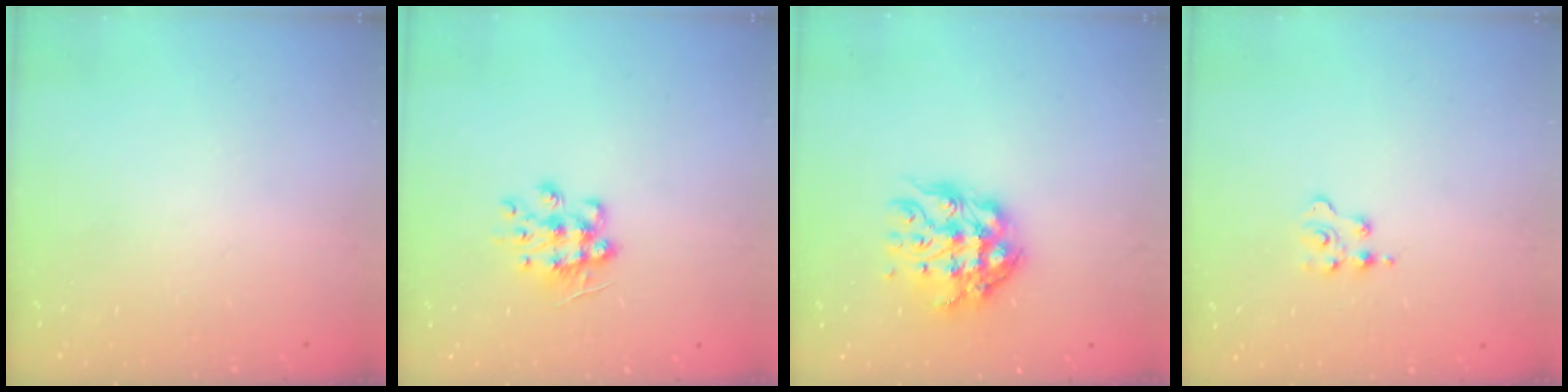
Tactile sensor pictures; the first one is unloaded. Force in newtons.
{"total": 9.4, "press": 9.4, "slide": 0.6}
{"total": 11.3, "press": 11.2, "slide": 0.8}
{"total": 2.5, "press": 2.5, "slide": 0.4}